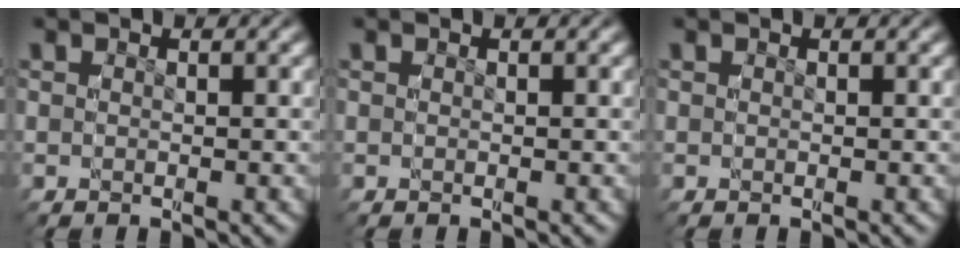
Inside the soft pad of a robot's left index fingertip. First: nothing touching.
{"total": 0.0}
{"total": 0.0}